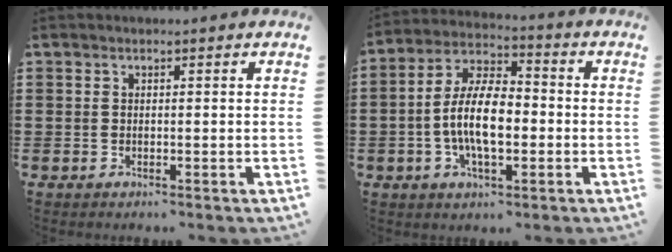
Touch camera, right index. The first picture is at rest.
{"total": 10.0, "force": [-1.8, 4.7, 8.7], "torque": [-0.194, 0.001, -0.038]}